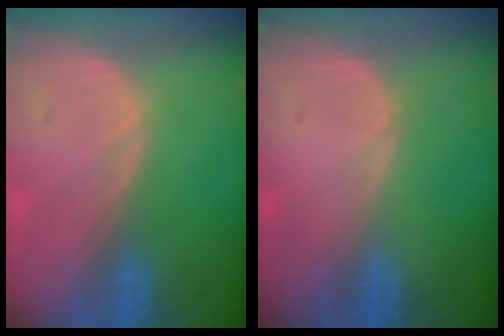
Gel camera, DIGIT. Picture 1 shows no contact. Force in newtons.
{"total": 0.0}